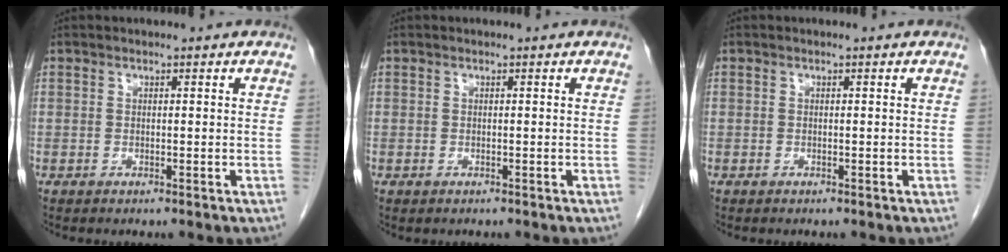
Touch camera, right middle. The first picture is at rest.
{"total": 0.0}
{"total": 0.0}